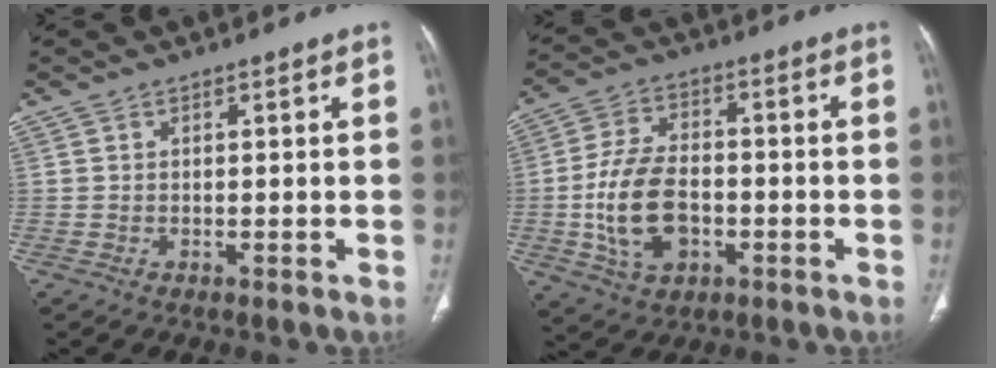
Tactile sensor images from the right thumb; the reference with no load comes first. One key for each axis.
{"total": 13.1, "fx": -2.7, "fy": 8.3, "fz": 9.8, "tx": -0.179, "ty": 0.015, "tz": -0.043}